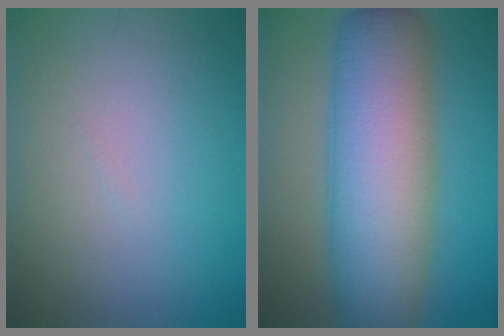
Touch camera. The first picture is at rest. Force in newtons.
{"total": 11.7, "press": 11.7, "slide": 0.4}